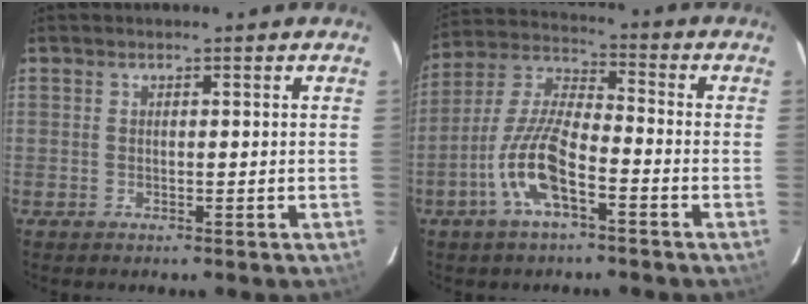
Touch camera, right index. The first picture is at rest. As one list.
[{"total": 11.8, "force": [-5.5, 3.5, 9.9], "torque": [-0.216, 0.001, -0.109]}]